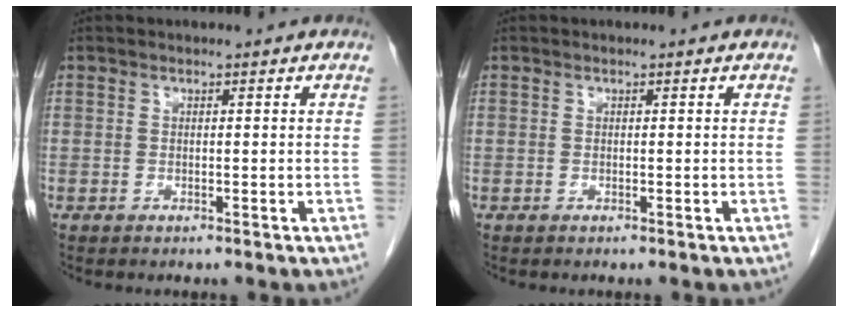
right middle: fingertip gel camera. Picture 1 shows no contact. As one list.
[{"total": 0.0}]